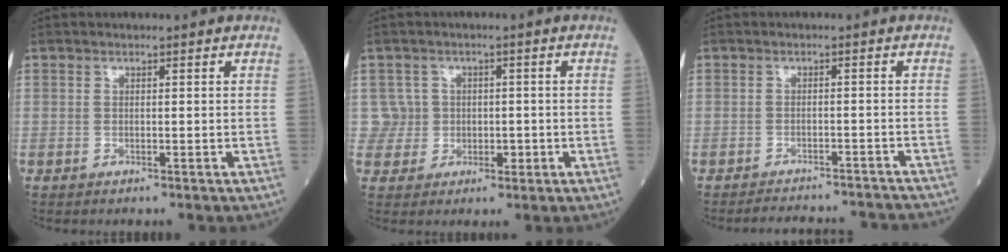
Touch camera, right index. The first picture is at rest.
{"total": 3.8, "force": [0.2, 3.8, -0.3], "torque": [0.019, 0.012, 0.008]}
{"total": 9.7, "force": [-9.5, 1.3, 1.8], "torque": [-0.018, 0.004, -0.106]}